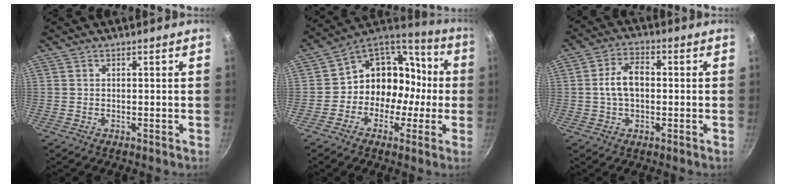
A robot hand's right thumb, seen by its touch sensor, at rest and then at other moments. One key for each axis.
{"total": 14.8, "fx": -2.2, "fy": 12.8, "fz": 7.1, "tx": -0.043, "ty": 0.066, "tz": -0.044}
{"total": 7.2, "fx": 0.1, "fy": 4.5, "fz": 5.6, "tx": -0.094, "ty": 0.021, "tz": -0.005}